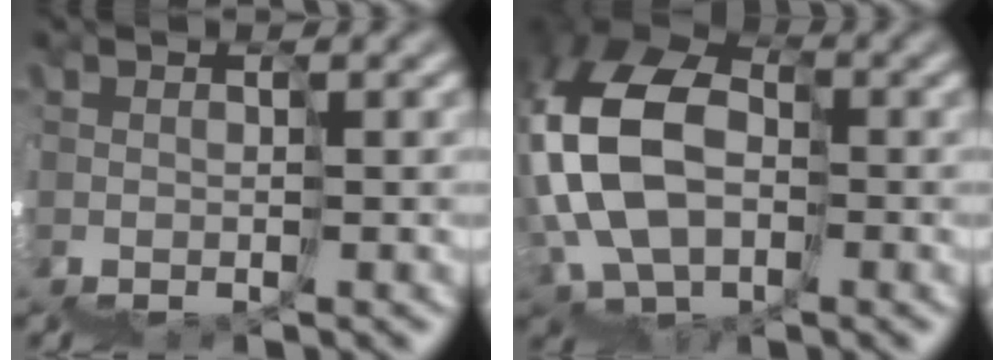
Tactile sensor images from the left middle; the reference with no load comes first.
{"total": 9.0, "force": [1.7, 6.8, 5.6], "torque": [-0.150, 0.041, 0.002]}